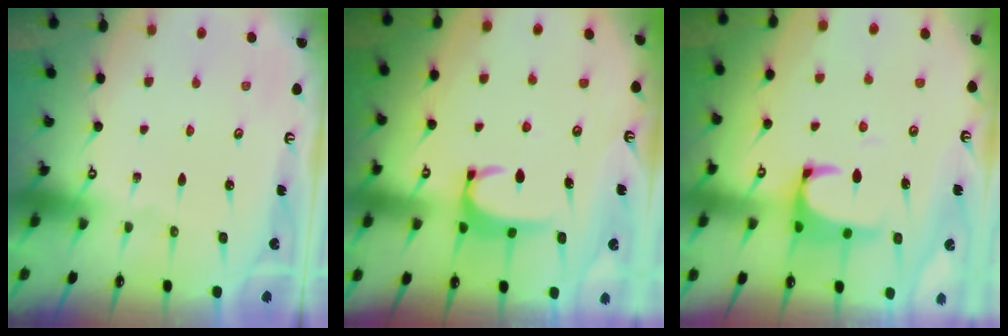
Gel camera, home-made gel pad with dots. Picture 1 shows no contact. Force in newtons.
{"total": 2.7, "press": 2.7, "slide": 0.5}
{"total": 1.9, "press": 1.7, "slide": 0.8}